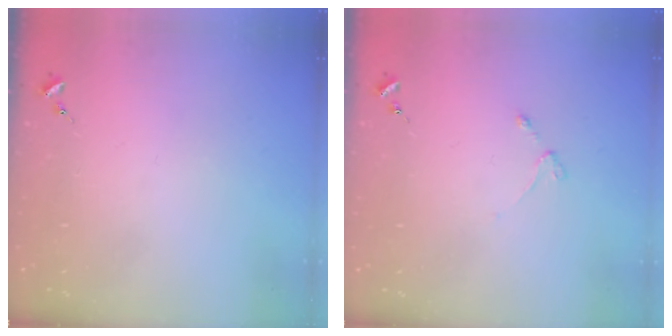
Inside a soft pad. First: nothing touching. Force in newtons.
{"total": 3.1, "press": 3.0, "slide": 0.4}